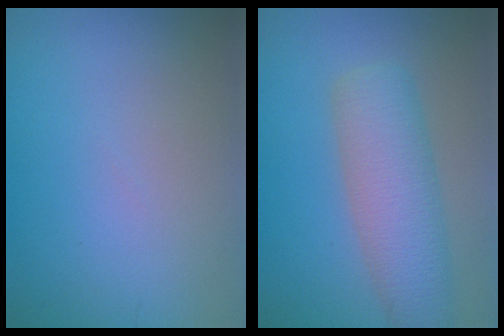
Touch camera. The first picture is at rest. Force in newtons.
{"total": 5.9, "press": 5.9, "slide": 0.3}